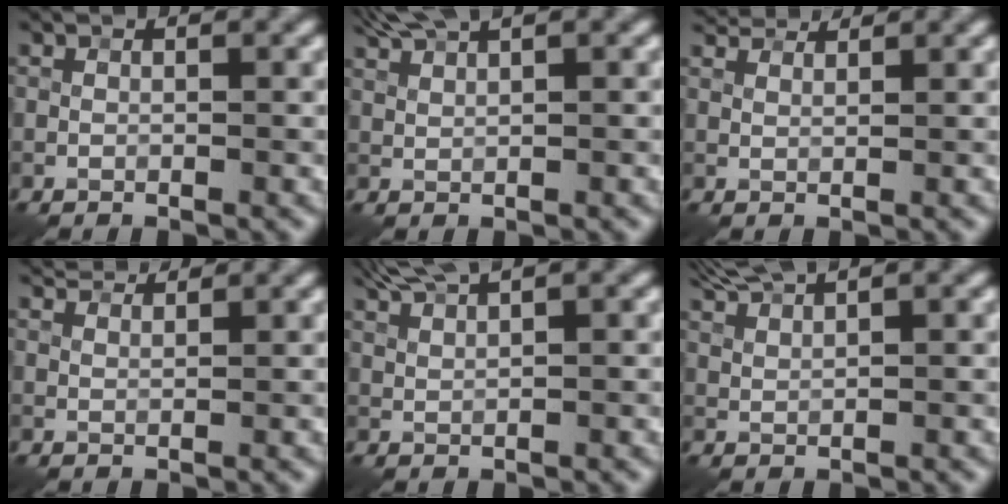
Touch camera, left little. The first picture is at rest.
{"total": 3.0, "force": [2.4, 0.4, 1.7], "torque": [-0.036, 0.005, 0.048]}
{"total": 3.7, "force": [3.2, 1.0, 1.4], "torque": [-0.036, -0.002, 0.058]}
{"total": 2.8, "force": [2.5, 0.6, 1.1], "torque": [-0.025, -0.004, 0.043]}
{"total": 3.5, "force": [2.7, 0.5, 2.1], "torque": [-0.043, 0.006, 0.051]}
{"total": 3.0, "force": [2.6, 0.3, 1.5], "torque": [-0.033, 0.006, 0.053]}